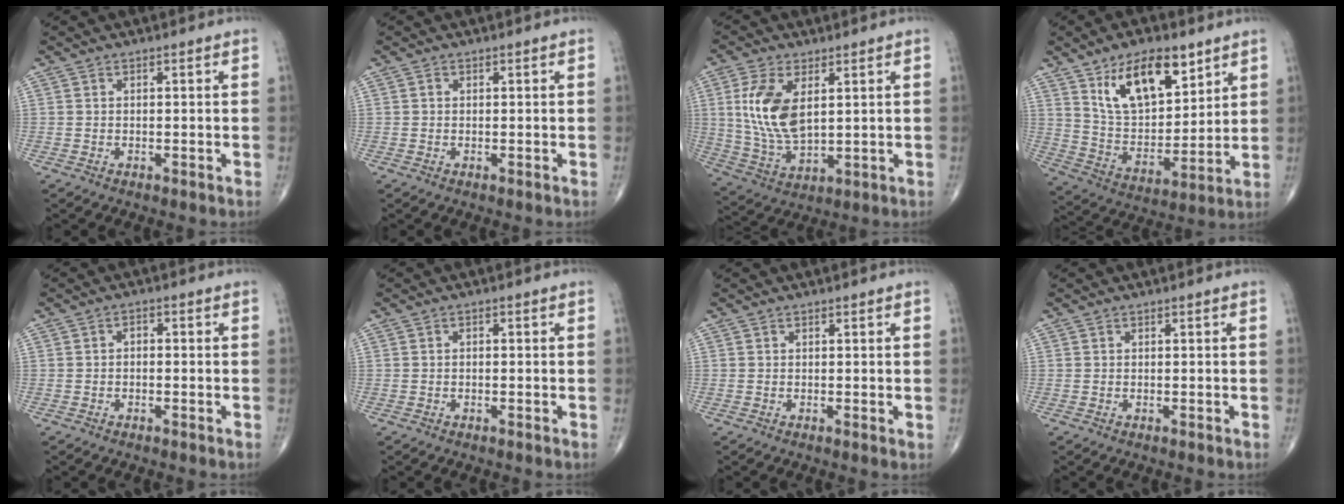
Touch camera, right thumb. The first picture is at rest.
{"total": 0.5, "force": [0.1, 0.5, 0.2], "torque": [0.000, 0.001, 0.001]}
{"total": 12.3, "force": [3.0, 6.4, 10.1], "torque": [-0.208, -0.015, 0.068]}
{"total": 16.7, "force": [9.3, 8.1, 11.2], "torque": [-0.150, -0.046, 0.175]}
{"total": 1.4, "force": [-0.3, 1.0, 1.0], "torque": [-0.012, 0.008, -0.009]}
{"total": 0.5, "force": [-0.1, 0.4, 0.4], "torque": [-0.006, 0.002, -0.006]}
{"total": 0.5, "force": [0.2, 0.1, 0.5], "torque": [-0.010, -0.002, 0.002]}
{"total": 0.0}